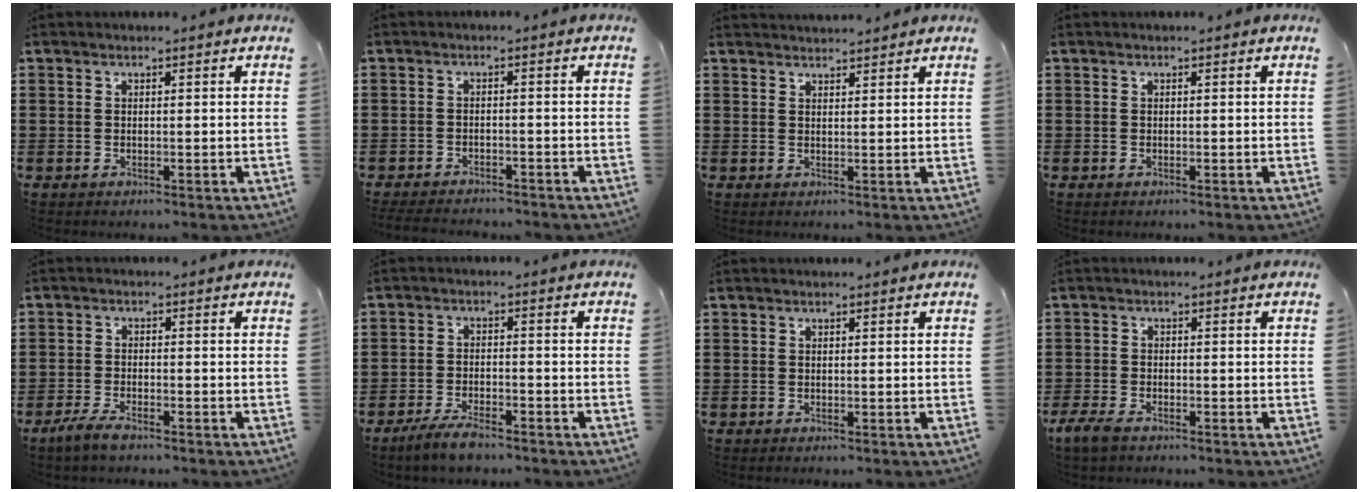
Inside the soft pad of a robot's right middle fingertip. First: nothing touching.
{"total": 2.7, "force": [-2.7, 0.4, 0.2], "torque": [-0.016, -0.004, -0.059]}
{"total": 1.8, "force": [1.8, 0.2, 0.0], "torque": [-0.006, 0.003, 0.036]}
{"total": 0.0}
{"total": 3.1, "force": [-2.3, 1.0, 1.8], "torque": [-0.045, 0.004, -0.049]}
{"total": 4.2, "force": [-3.5, 1.0, 2.2], "torque": [-0.049, 0.000, -0.069]}
{"total": 0.0}
{"total": 3.0, "force": [-2.1, 1.1, 1.8], "torque": [-0.053, 0.000, -0.047]}